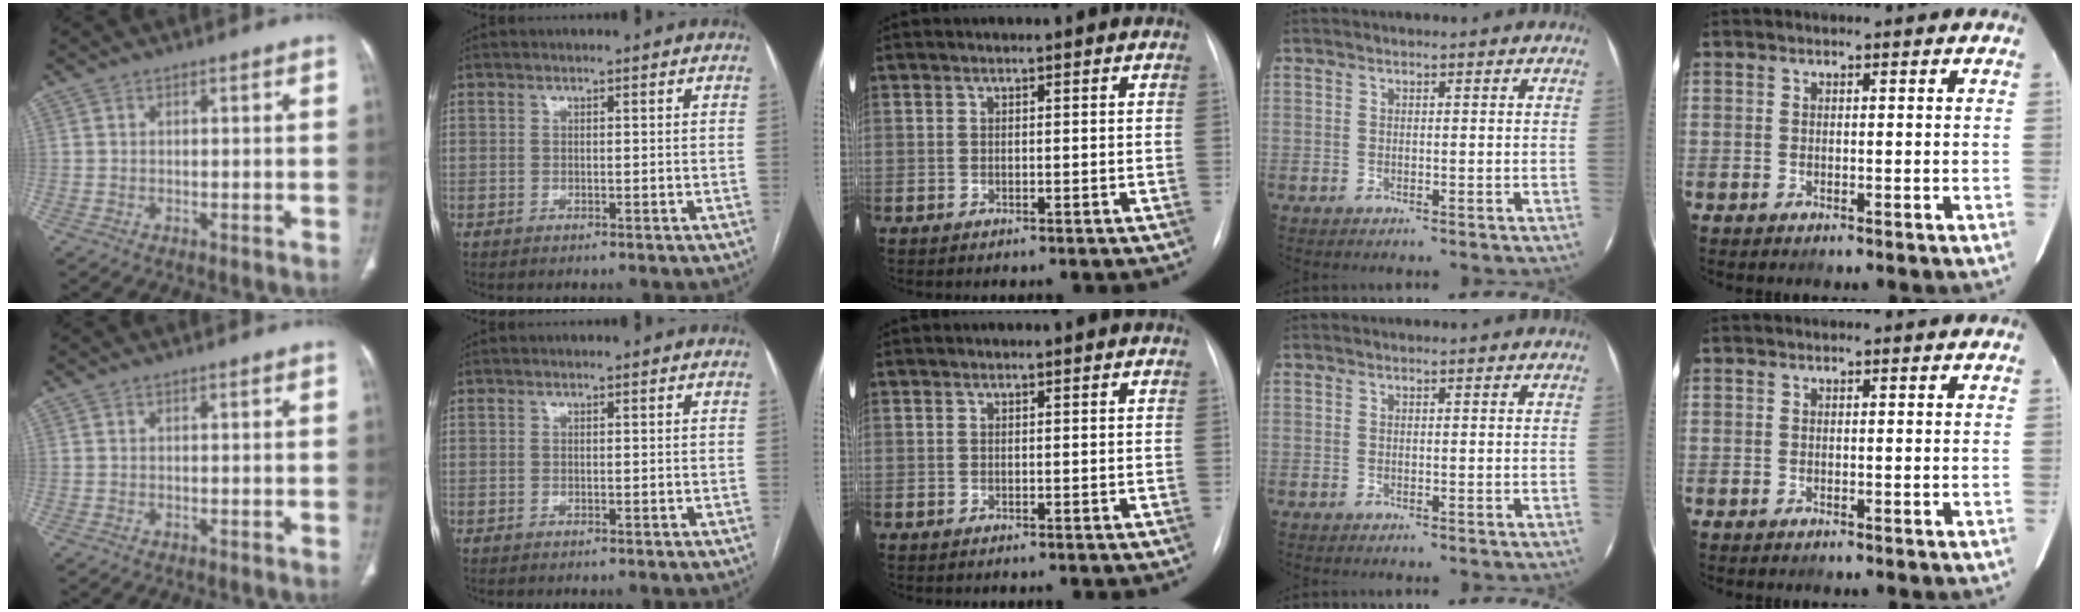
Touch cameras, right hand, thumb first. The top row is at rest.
{}